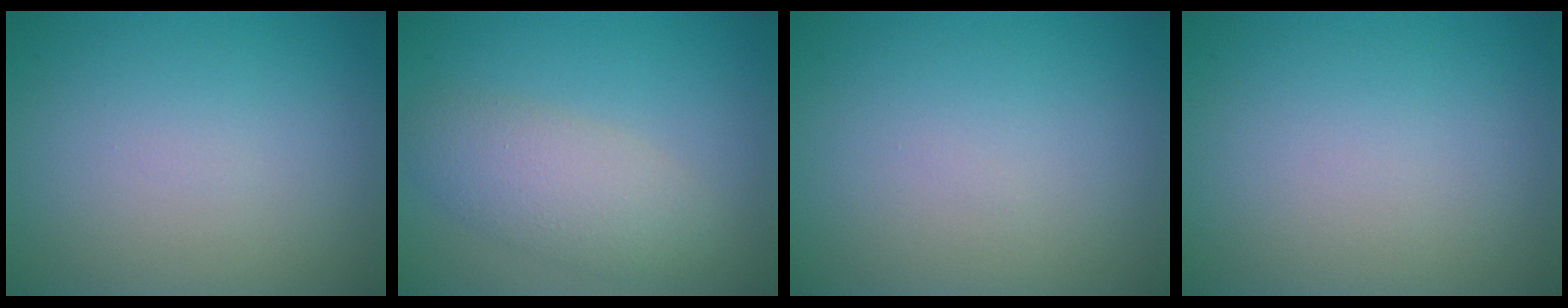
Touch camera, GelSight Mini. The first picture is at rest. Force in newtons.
{"total": 4.2, "press": 4.2, "slide": 0.2}
{"total": 0.0}
{"total": 0.0}